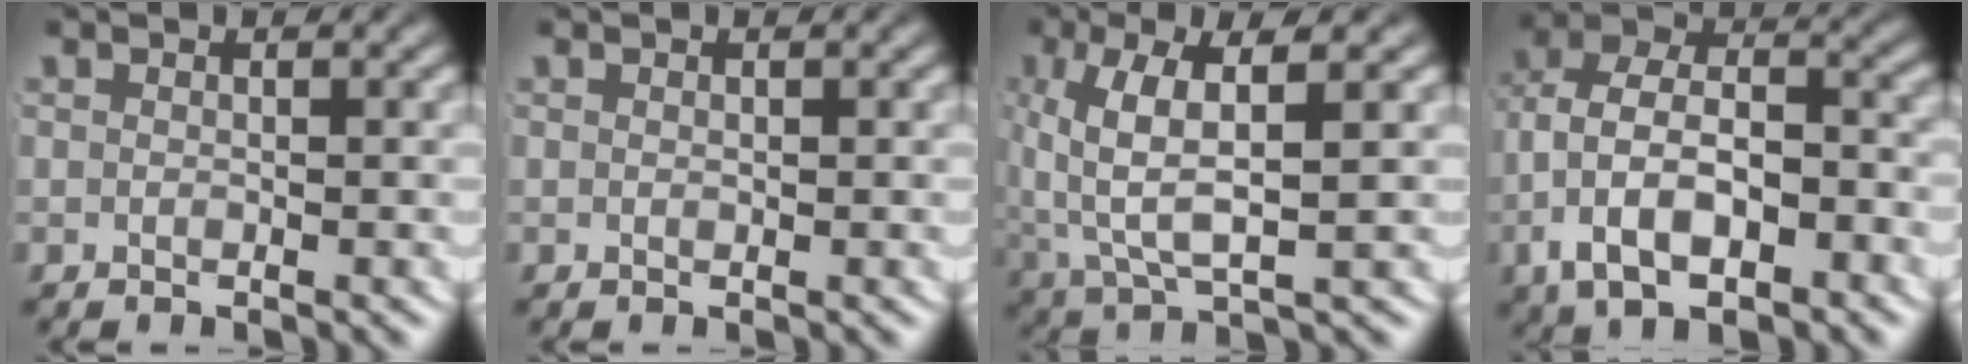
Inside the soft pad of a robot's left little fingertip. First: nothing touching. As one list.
[{"total": 0.0}, {"total": 5.5, "force": [0.9, 2.1, 5.0], "torque": [-0.104, -0.002, 0.024]}, {"total": 7.5, "force": [-1.5, 5.0, 5.4], "torque": [-0.107, -0.023, -0.016]}]